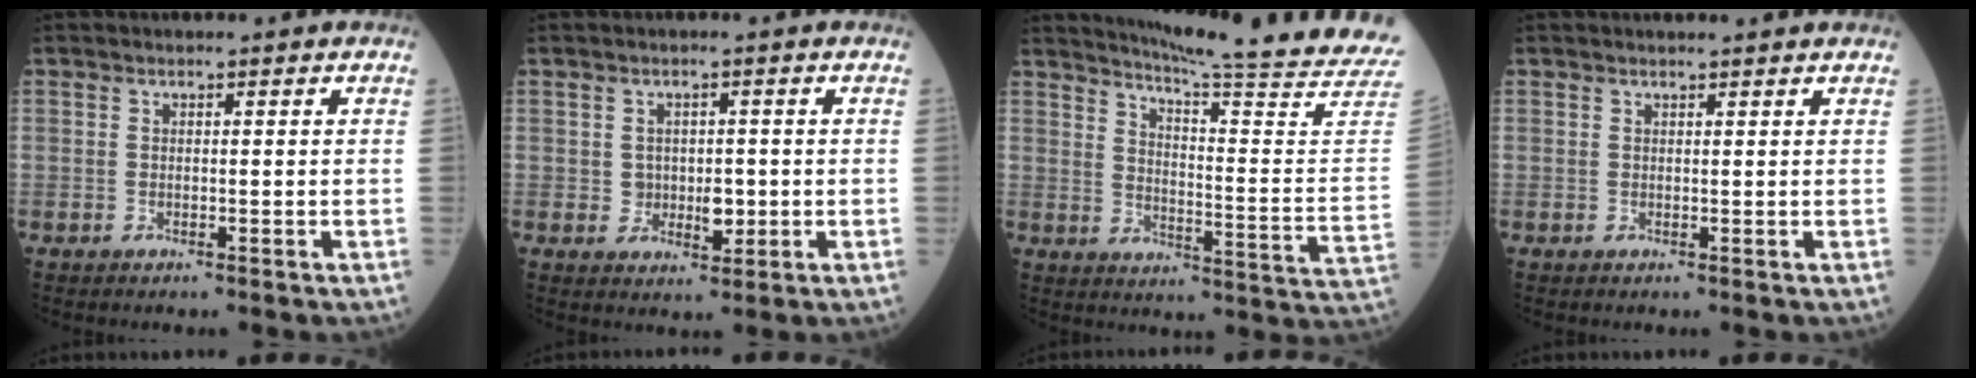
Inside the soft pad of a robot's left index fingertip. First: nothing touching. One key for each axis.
{"total": 3.4, "fx": -0.2, "fy": 2.5, "fz": 2.3, "tx": -0.032, "ty": 0.002, "tz": 0.005}
{"total": 25.4, "fx": 23.1, "fy": -2.7, "fz": 10.1, "tx": -0.159, "ty": -0.131, "tz": 0.284}
{"total": 2.3, "fx": 2.2, "fy": -0.1, "fz": 0.7, "tx": -0.010, "ty": 0.008, "tz": 0.026}